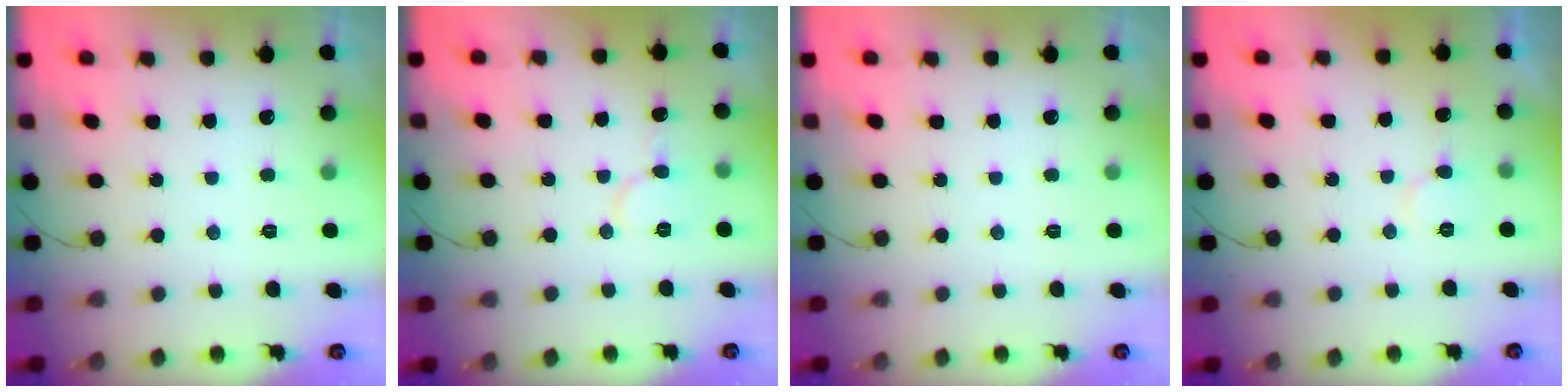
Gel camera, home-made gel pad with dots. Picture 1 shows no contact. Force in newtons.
{"total": 5.9, "press": 5.9, "slide": 0.5}
{"total": 0.0}
{"total": 4.3, "press": 4.3, "slide": 0.5}